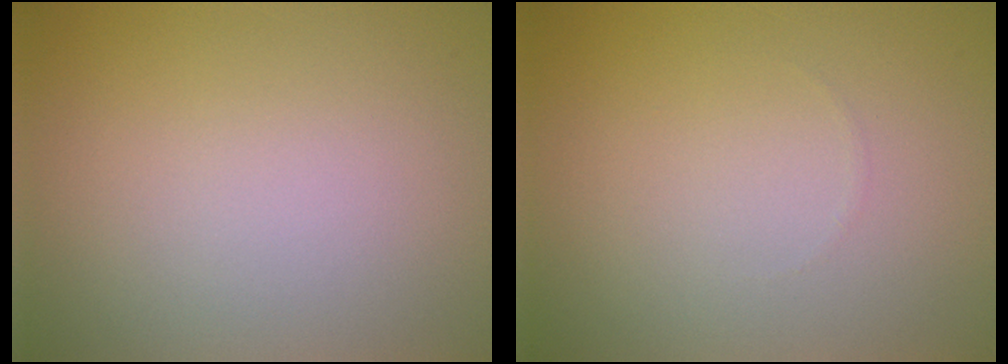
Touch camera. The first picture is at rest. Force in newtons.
{"total": 0.0}